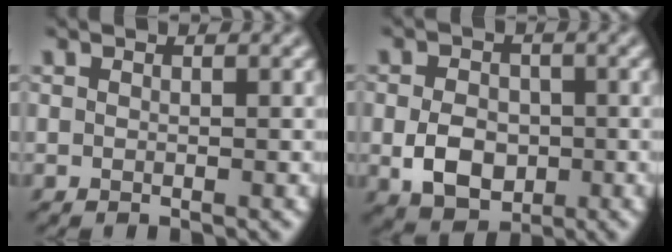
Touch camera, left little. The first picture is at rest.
{"total": 4.8, "force": [-1.1, 3.6, 3.0], "torque": [-0.060, -0.006, -0.020]}